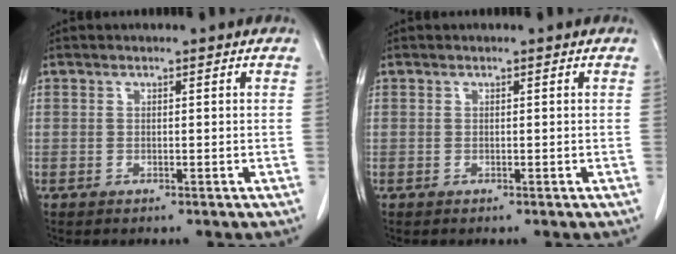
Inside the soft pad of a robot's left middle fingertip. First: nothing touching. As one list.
[{"total": 0.0}]